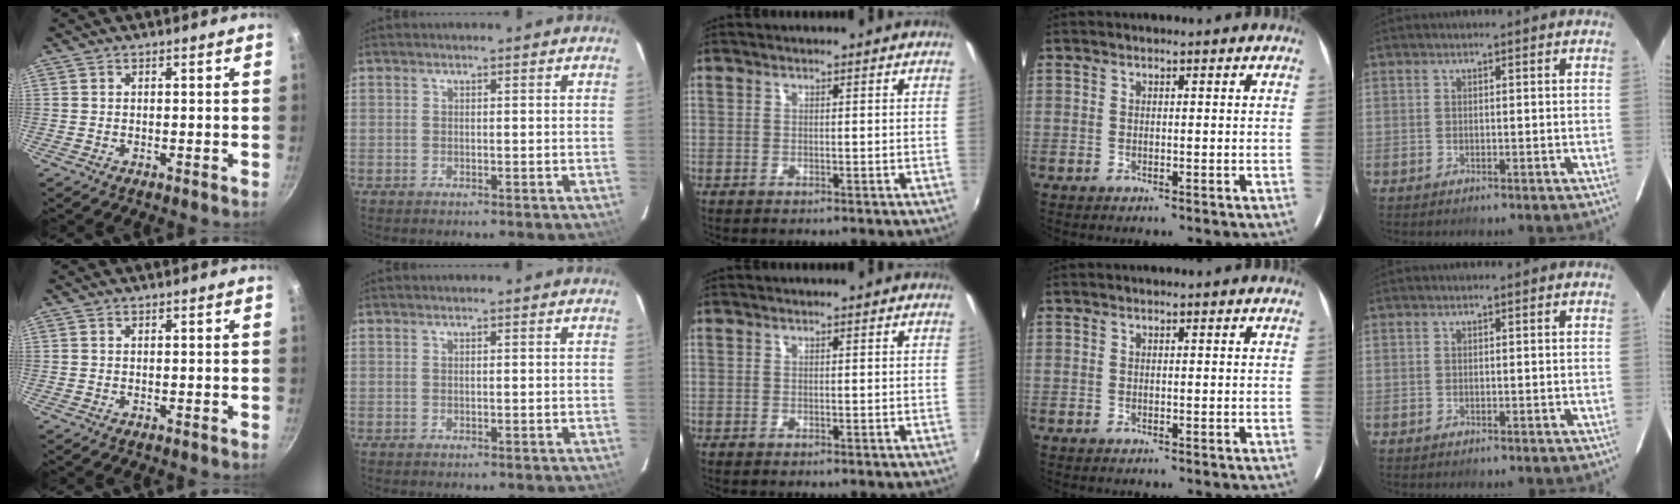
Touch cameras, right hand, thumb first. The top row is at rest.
{}